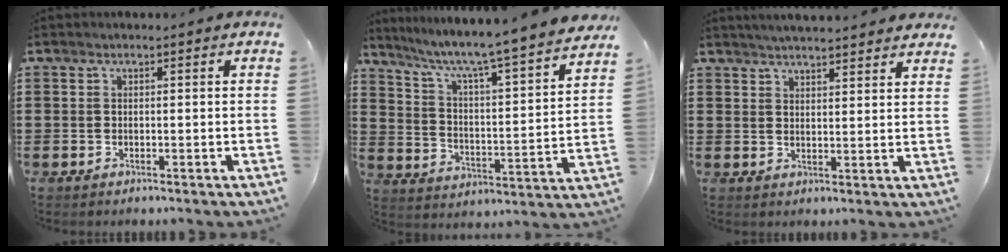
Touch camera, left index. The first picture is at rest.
{"total": 5.3, "force": [4.5, -0.5, 2.8], "torque": [-0.077, -0.052, 0.063]}
{"total": 3.6, "force": [3.5, -0.2, 0.7], "torque": [-0.023, -0.011, 0.063]}